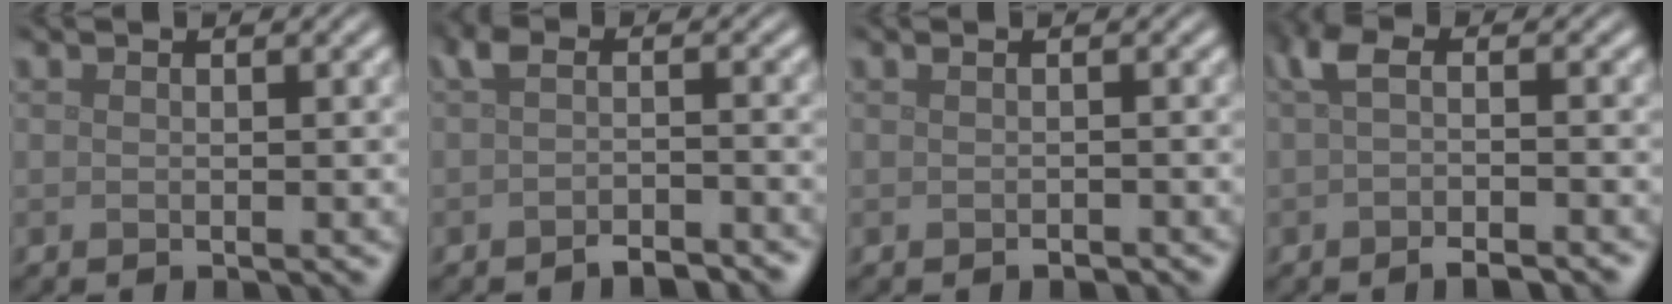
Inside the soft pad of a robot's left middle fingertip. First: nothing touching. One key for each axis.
{"total": 2.8, "fx": -1.7, "fy": 1.1, "fz": 1.9, "tx": -0.033, "ty": -0.004, "tz": -0.035}
{"total": 0.6, "fx": -0.4, "fy": 0.3, "fz": 0.4, "tx": -0.008, "ty": -0.003, "tz": -0.004}
{"total": 3.7, "fx": -1.2, "fy": 1.1, "fz": 3.3, "tx": -0.061, "ty": -0.008, "tz": -0.021}